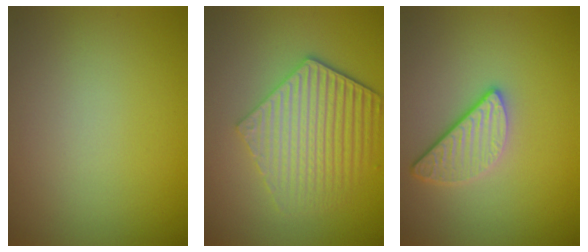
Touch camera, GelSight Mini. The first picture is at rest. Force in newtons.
{"total": 5.8, "press": 4.4, "slide": 3.8}
{"total": 3.2, "press": 2.6, "slide": 1.9}